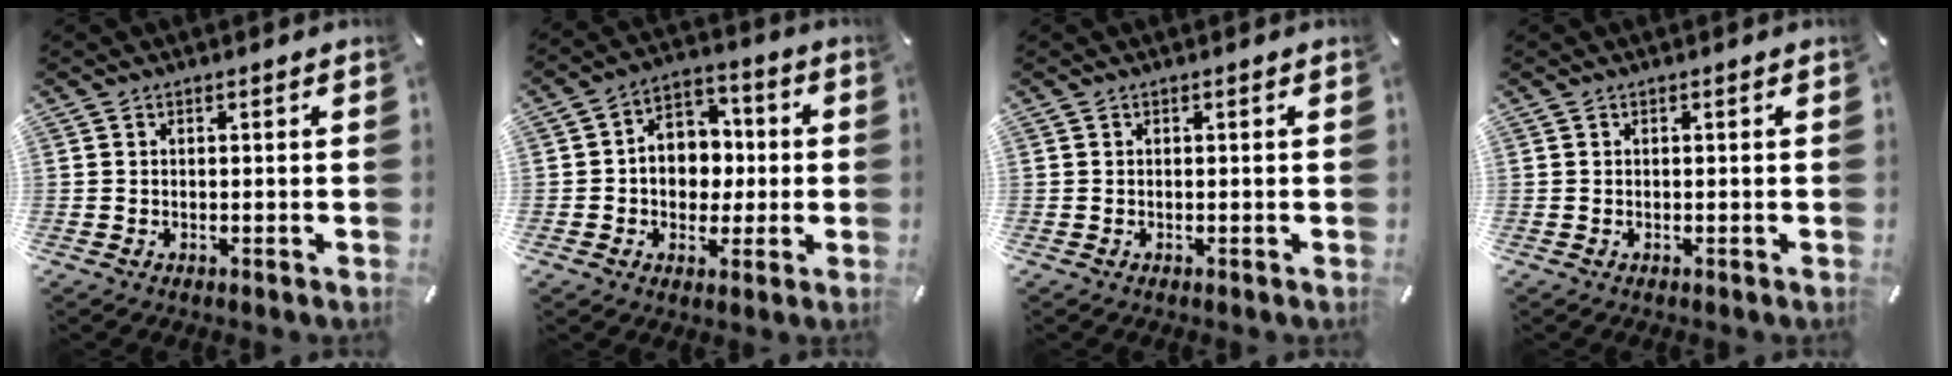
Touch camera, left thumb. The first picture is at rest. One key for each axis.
{"total": 9.1, "fx": -0.8, "fy": 8.0, "fz": 4.3, "tx": -0.065, "ty": 0.015, "tz": -0.010}
{"total": 0.0}
{"total": 0.0}